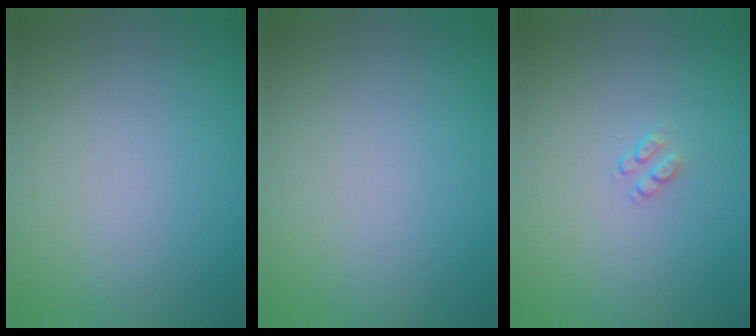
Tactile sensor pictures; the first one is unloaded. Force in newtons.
{"total": 0.0}
{"total": 0.9, "press": 0.6, "slide": 0.7}